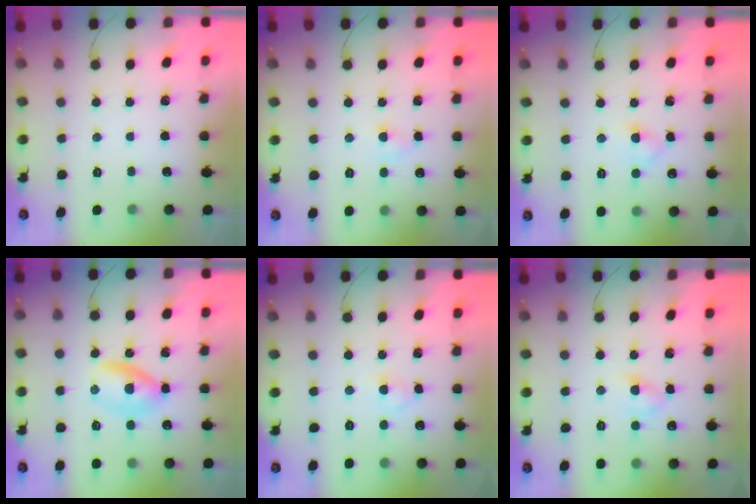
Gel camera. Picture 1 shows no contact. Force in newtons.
{"total": 2.8, "press": 2.6, "slide": 1.0}
{"total": 3.3, "press": 3.0, "slide": 1.3}
{"total": 4.3, "press": 4.2, "slide": 0.8}
{"total": 2.6, "press": 2.4, "slide": 1.1}
{"total": 3.0, "press": 2.7, "slide": 1.2}